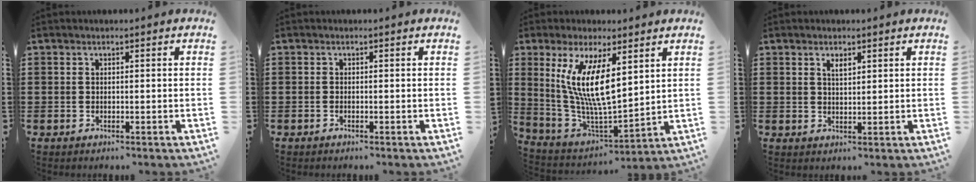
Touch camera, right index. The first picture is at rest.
{"total": 0.0}
{"total": 11.0, "force": [3.3, 3.2, 10.0], "torque": [-0.215, -0.019, 0.059]}
{"total": 1.8, "force": [1.2, 0.7, 1.2], "torque": [-0.026, 0.003, 0.021]}